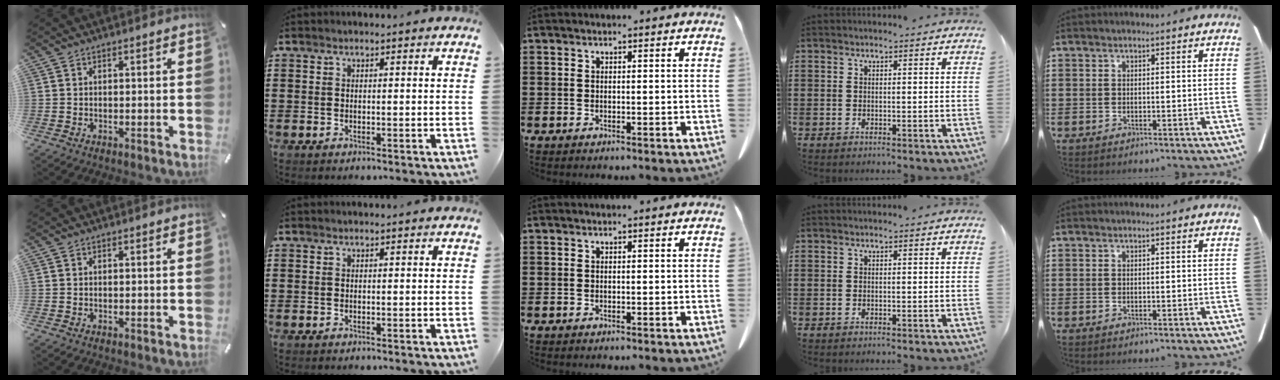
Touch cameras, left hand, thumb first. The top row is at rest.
{}